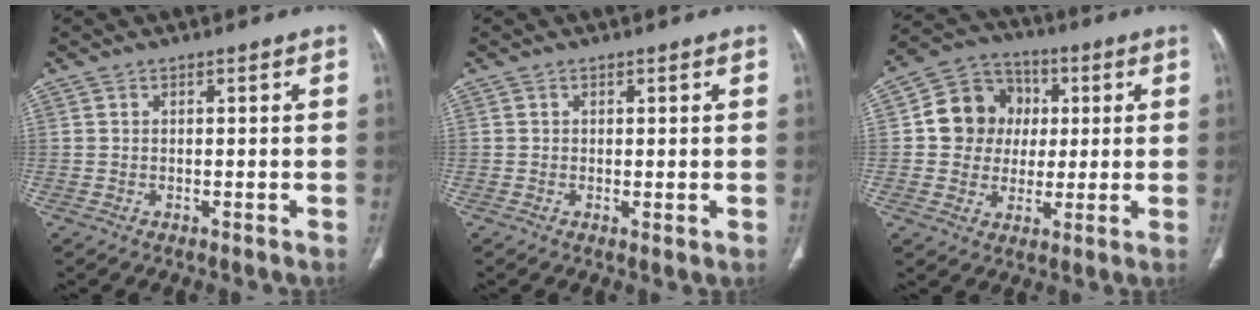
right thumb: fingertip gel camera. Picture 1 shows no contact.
{"total": 0.8, "force": [0.0, 0.3, 0.8], "torque": [-0.018, -0.006, 0.000]}
{"total": 12.0, "force": [1.5, 10.9, 4.9], "torque": [-0.044, 0.013, 0.021]}